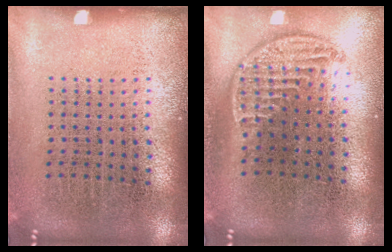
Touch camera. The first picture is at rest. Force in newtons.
{"total": 1.2, "press": 1.0, "slide": 0.7}